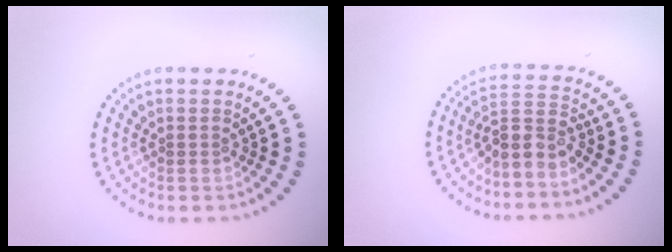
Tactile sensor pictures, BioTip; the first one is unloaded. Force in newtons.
{"total": 3.1, "press": 2.5, "slide": 1.8}